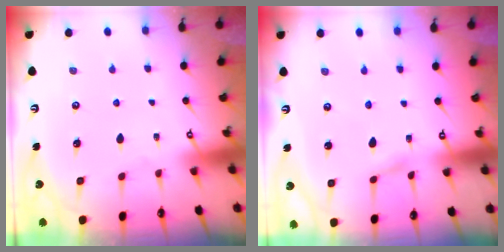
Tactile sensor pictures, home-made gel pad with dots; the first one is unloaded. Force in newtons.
{"total": 1.6, "press": 1.6, "slide": 0.2}